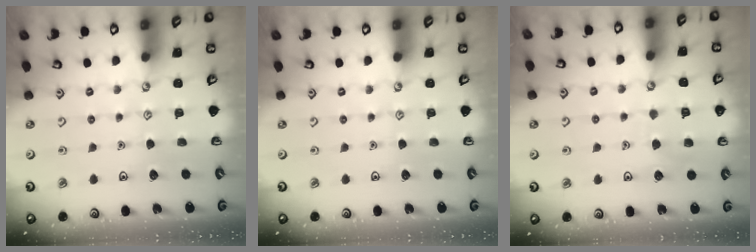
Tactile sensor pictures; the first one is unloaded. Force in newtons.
{"total": 0.0}
{"total": 5.2, "press": 5.2, "slide": 0.5}